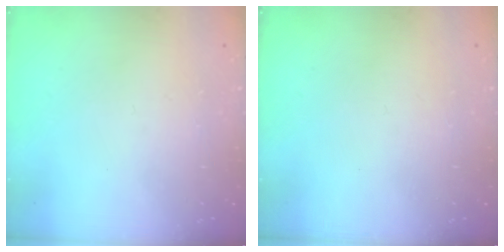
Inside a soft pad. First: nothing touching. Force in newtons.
{"total": 0.0}